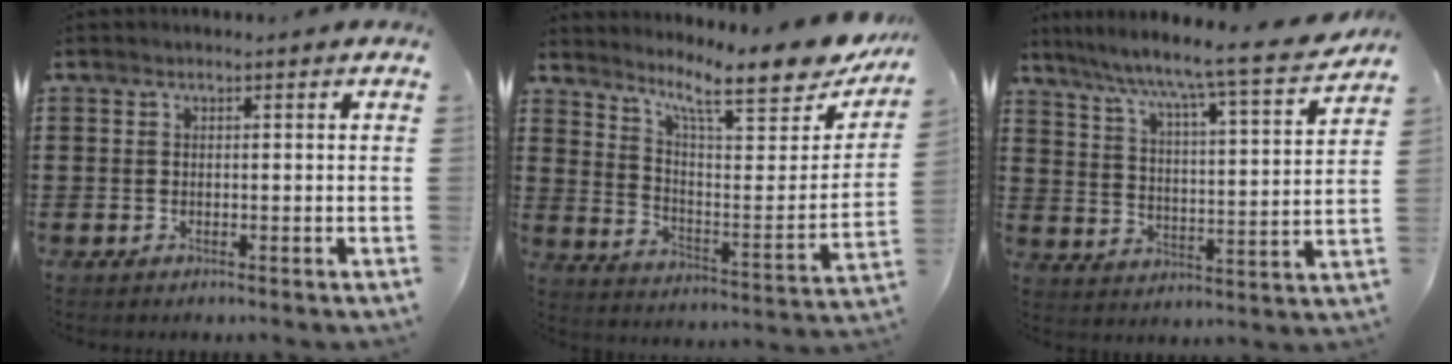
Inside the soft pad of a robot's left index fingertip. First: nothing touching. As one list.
[{"total": 11.3, "force": [8.9, 1.7, 6.7], "torque": [-0.132, -0.063, 0.142]}, {"total": 6.9, "force": [5.9, -0.8, 3.3], "torque": [-0.083, -0.057, 0.087]}]